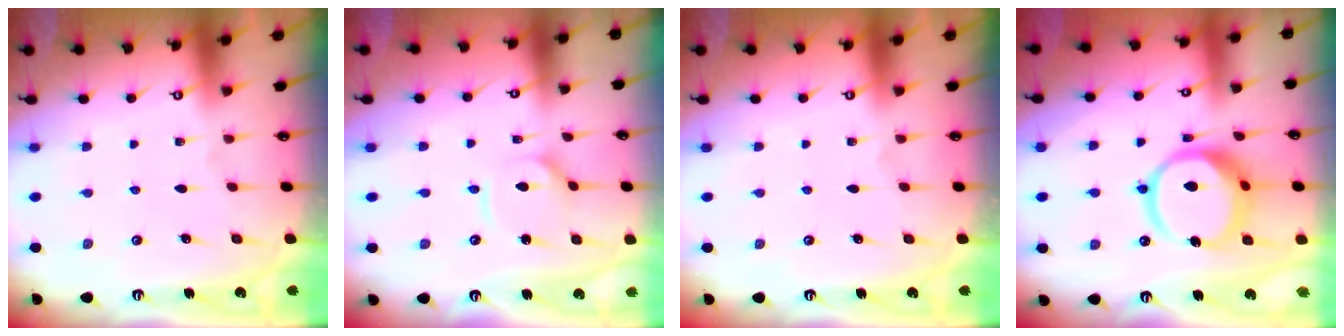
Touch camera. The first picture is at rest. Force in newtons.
{"total": 5.2, "press": 5.1, "slide": 0.3}
{"total": 0.0}
{"total": 14.3, "press": 14.3, "slide": 1.6}